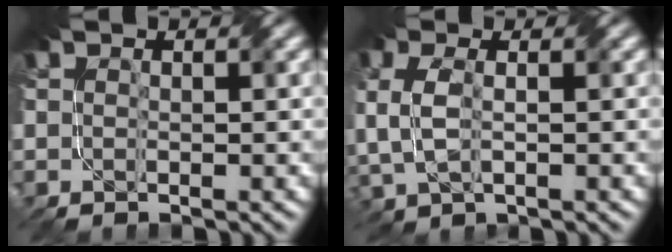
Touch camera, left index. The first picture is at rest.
{"total": 3.5, "force": [0.4, 2.0, 2.8], "torque": [-0.079, 0.001, 0.014]}